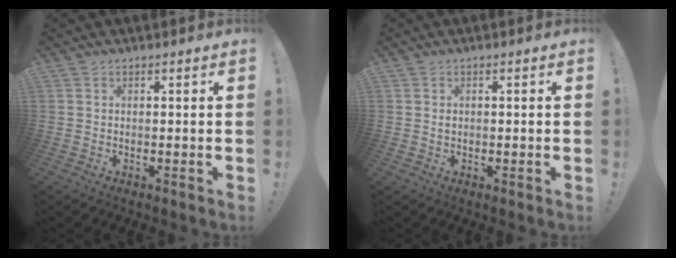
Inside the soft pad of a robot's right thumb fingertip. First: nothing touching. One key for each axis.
{"total": 0.5, "fx": -0.2, "fy": 0.4, "fz": 0.3, "tx": -0.012, "ty": 0.007, "tz": -0.004}